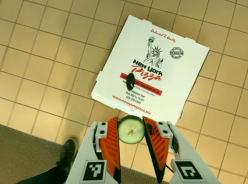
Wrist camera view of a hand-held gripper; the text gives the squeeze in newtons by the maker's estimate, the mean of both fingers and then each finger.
{"total": 7.8, "left": 7.9, "right": 7.7}